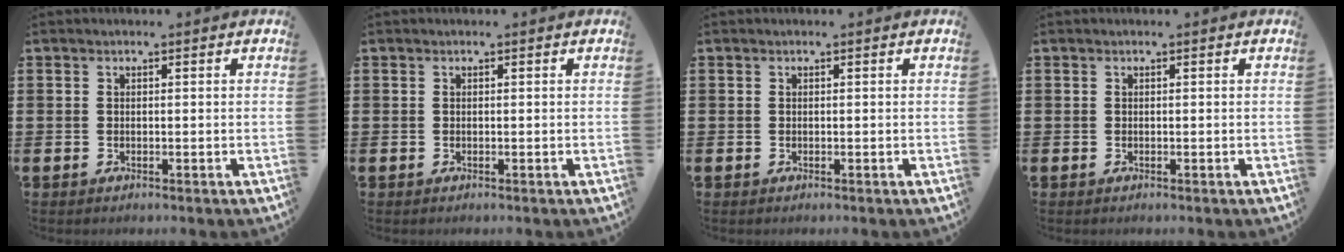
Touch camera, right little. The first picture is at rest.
{"total": 0.0}
{"total": 0.0}
{"total": 0.0}